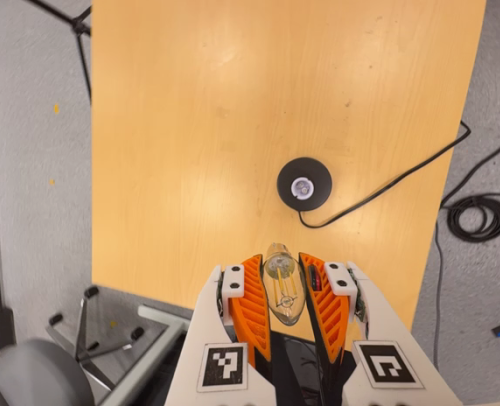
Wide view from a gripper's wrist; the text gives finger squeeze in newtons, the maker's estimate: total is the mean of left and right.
{"total": 21.3, "left": 23.2, "right": 19.4}